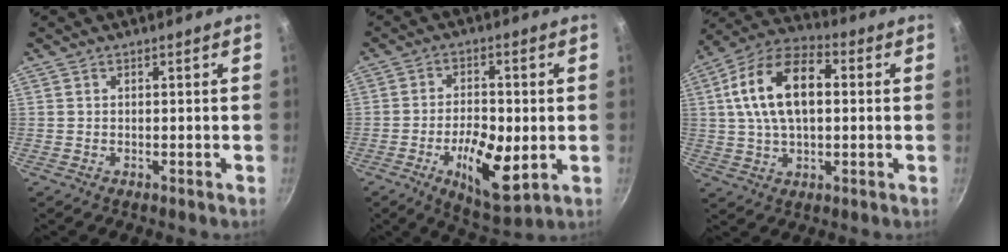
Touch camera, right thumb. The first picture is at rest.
{"total": 11.6, "force": [-2.6, 5.0, 10.2], "torque": [-0.159, 0.001, -0.037]}
{"total": 16.4, "force": [2.7, 9.3, 13.2], "torque": [-0.217, 0.025, 0.034]}